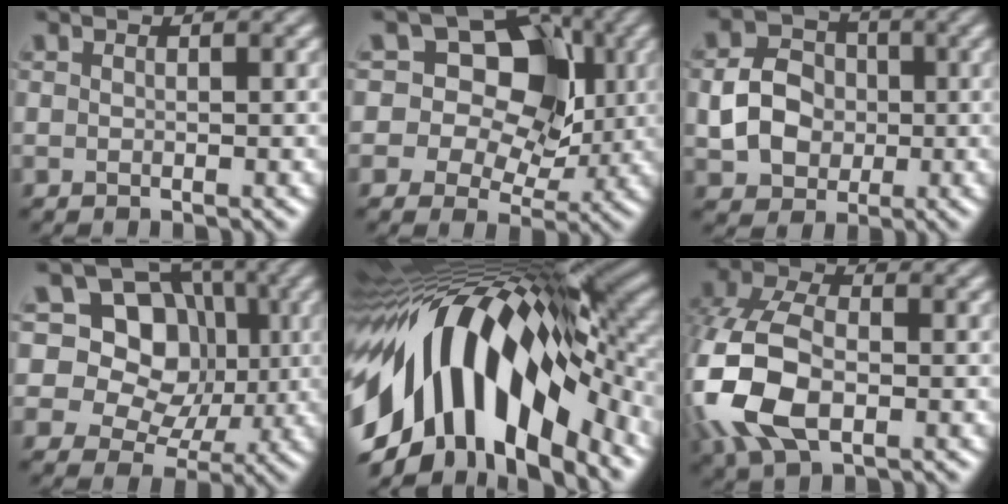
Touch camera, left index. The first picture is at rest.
{"total": 11.9, "force": [2.5, 9.3, 7.0], "torque": [-0.077, 0.042, 0.009]}
{"total": 4.6, "force": [-0.4, 3.9, 2.3], "torque": [-0.050, 0.006, -0.004]}
{"total": 10.4, "force": [2.2, 8.7, 5.2], "torque": [-0.092, 0.034, 0.013]}
{"total": 15.3, "force": [-3.5, 7.9, 12.6], "torque": [-0.225, 0.012, -0.067]}
{"total": 8.8, "force": [-2.7, 5.2, 6.6], "torque": [-0.170, -0.006, -0.054]}